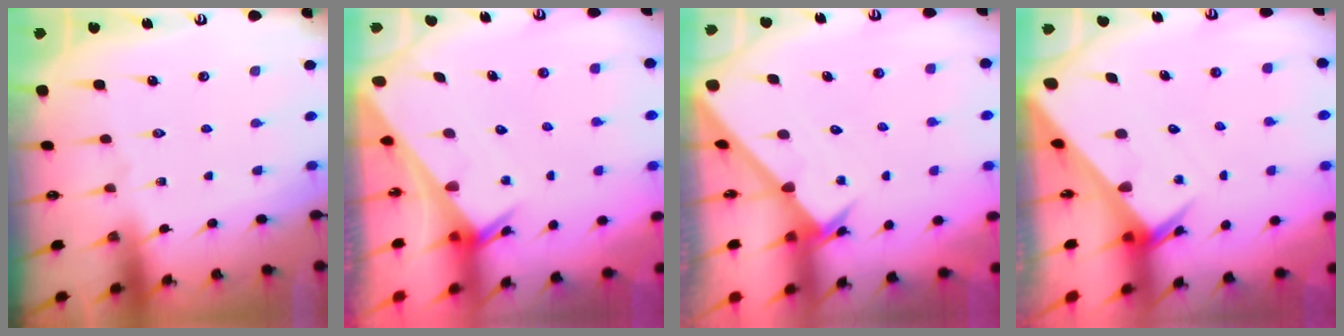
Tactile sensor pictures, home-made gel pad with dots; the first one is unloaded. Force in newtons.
{"total": 2.6, "press": 2.6, "slide": 0.1}
{"total": 2.7, "press": 2.7, "slide": 0.2}
{"total": 3.9, "press": 3.9, "slide": 0.2}